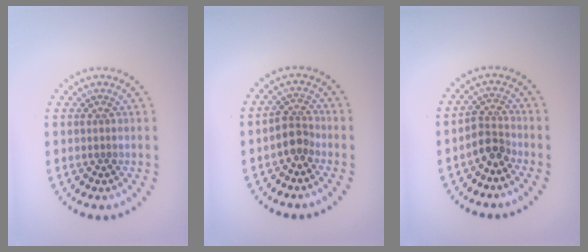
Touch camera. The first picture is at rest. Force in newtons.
{"total": 2.2, "press": 1.9, "slide": 1.2}
{"total": 2.4, "press": 1.8, "slide": 1.6}